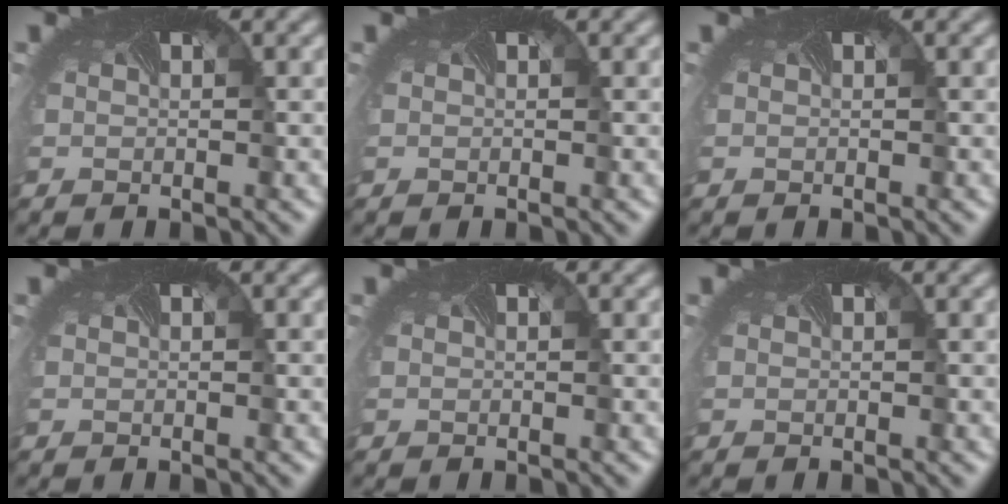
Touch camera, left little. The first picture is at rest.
{"total": 0.0}
{"total": 0.0}
{"total": 0.0}
{"total": 0.0}
{"total": 0.0}